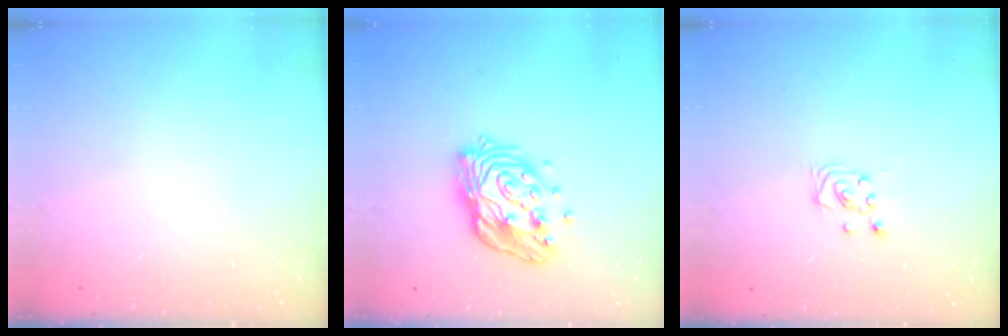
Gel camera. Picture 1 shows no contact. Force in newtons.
{"total": 14.7, "press": 14.6, "slide": 1.2}
{"total": 2.0, "press": 2.0, "slide": 0.2}